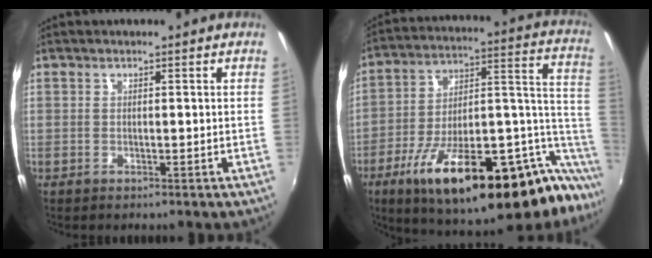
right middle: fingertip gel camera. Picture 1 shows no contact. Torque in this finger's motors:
{"motor_torque": [2.14, 0.00, 0.86, 0.21]}